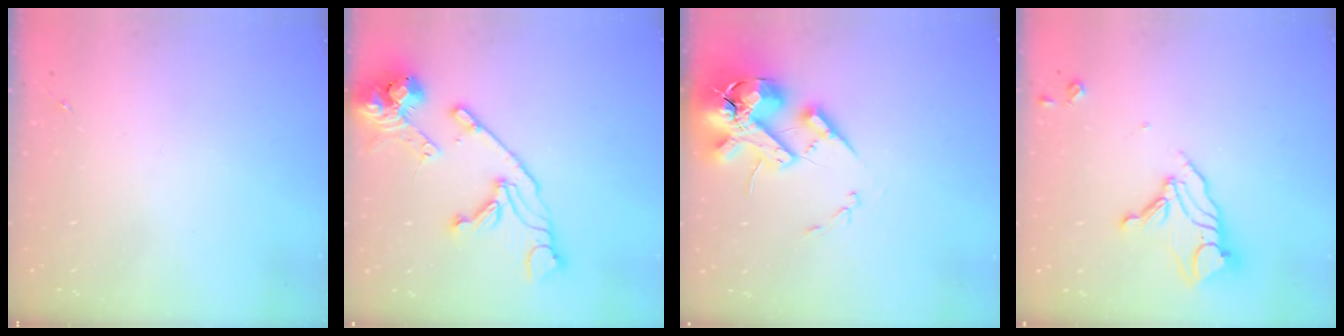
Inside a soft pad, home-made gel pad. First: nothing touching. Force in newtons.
{"total": 18.4, "press": 18.2, "slide": 2.3}
{"total": 18.6, "press": 18.4, "slide": 3.1}
{"total": 12.2, "press": 12.1, "slide": 1.2}